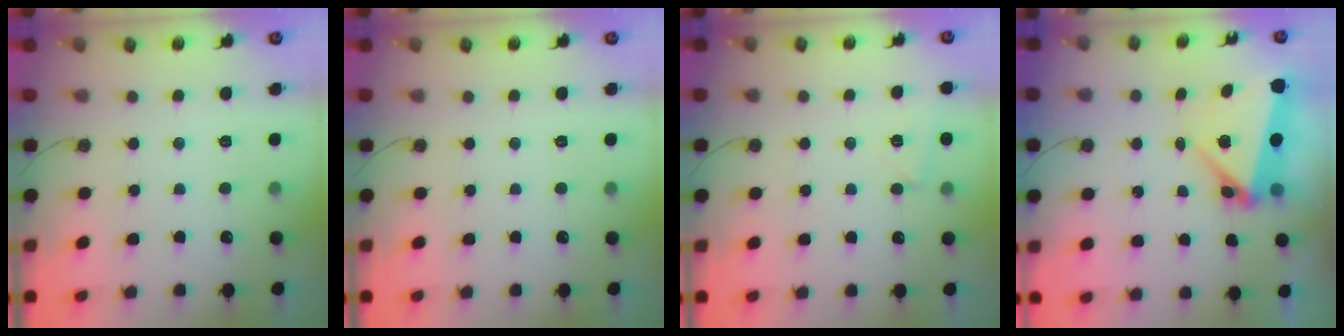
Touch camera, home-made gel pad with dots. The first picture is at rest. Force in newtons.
{"total": 0.0}
{"total": 3.8, "press": 3.1, "slide": 2.3}
{"total": 7.3, "press": 7.2, "slide": 0.7}